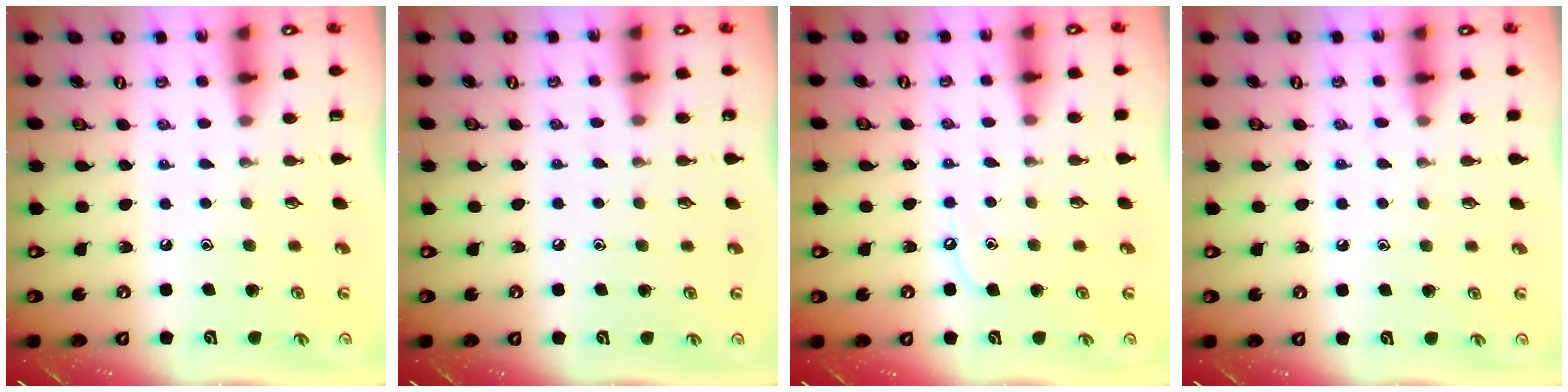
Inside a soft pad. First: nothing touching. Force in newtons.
{"total": 4.2, "press": 4.1, "slide": 0.5}
{"total": 4.7, "press": 4.7, "slide": 0.6}
{"total": 6.0, "press": 6.0, "slide": 0.8}